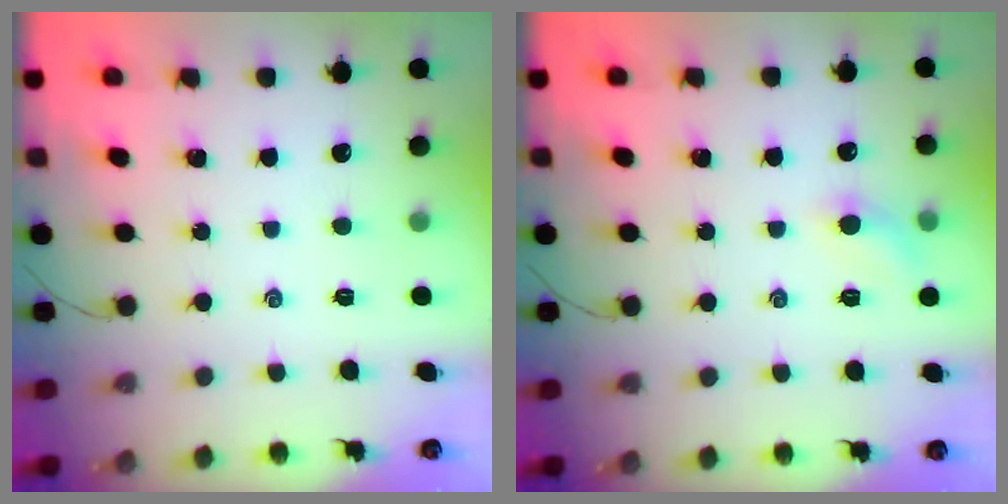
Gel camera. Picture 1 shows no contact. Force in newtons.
{"total": 5.6, "press": 5.3, "slide": 2.0}